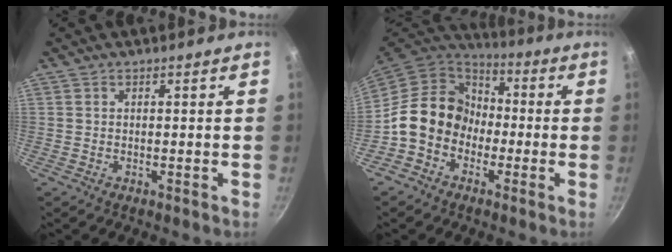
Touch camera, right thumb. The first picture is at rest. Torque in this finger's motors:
{"motor_torque": [1.99, 2.19, 1.03, -1.27, 0.49]}